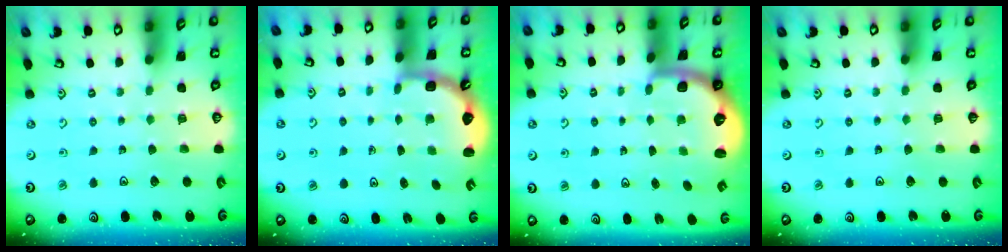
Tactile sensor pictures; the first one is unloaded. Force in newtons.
{"total": 2.4, "press": 2.1, "slide": 1.3}
{"total": 2.1, "press": 2.0, "slide": 0.8}
{"total": 0.0}